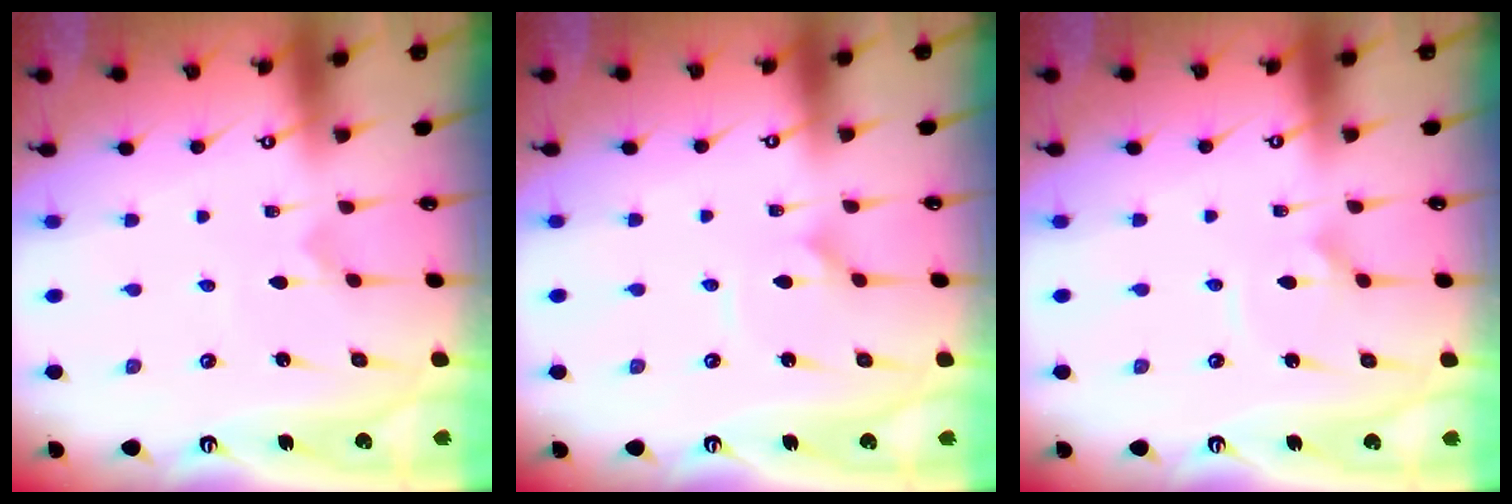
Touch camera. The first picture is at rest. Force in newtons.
{"total": 1.9, "press": 1.9, "slide": 0.0}
{"total": 2.4, "press": 2.4, "slide": 0.0}